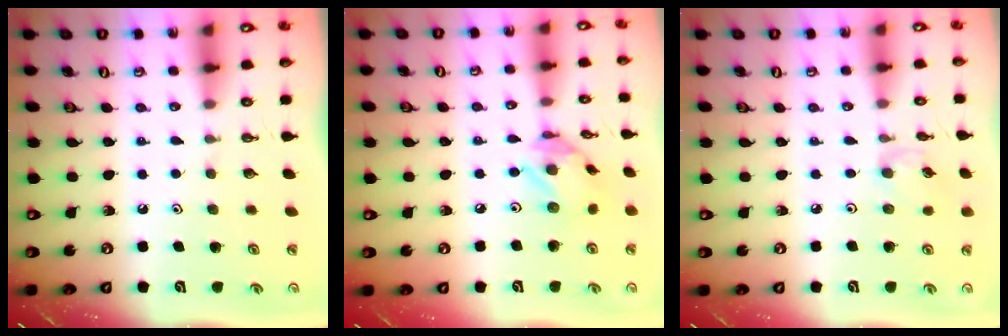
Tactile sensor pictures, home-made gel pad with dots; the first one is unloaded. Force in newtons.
{"total": 9.3, "press": 9.3, "slide": 0.6}
{"total": 2.5, "press": 2.5, "slide": 0.3}